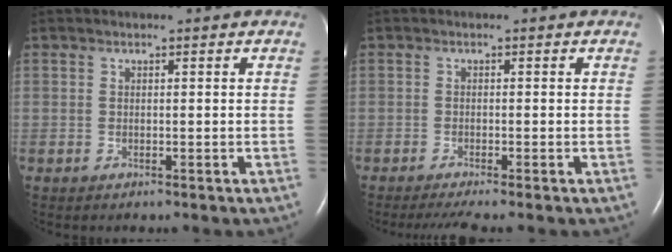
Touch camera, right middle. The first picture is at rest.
{"total": 3.1, "force": [-2.5, -0.4, 1.8], "torque": [-0.034, -0.009, -0.044]}